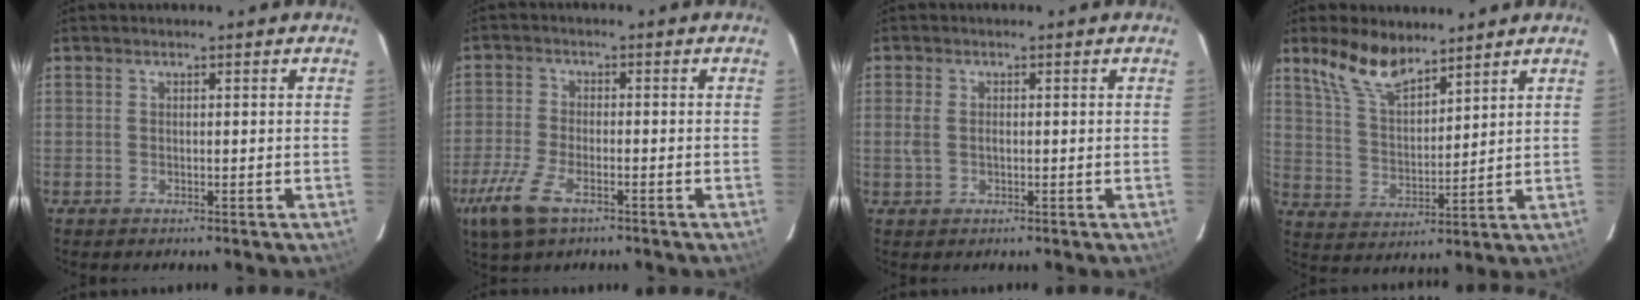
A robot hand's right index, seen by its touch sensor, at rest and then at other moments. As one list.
[{"total": 9.3, "force": [-5.4, 3.9, 6.5], "torque": [-0.167, -0.020, -0.108]}, {"total": 2.6, "force": [-0.2, 1.6, 2.0], "torque": [-0.044, -0.001, -0.004]}, {"total": 10.0, "force": [7.6, 3.6, 5.3], "torque": [-0.105, 0.012, 0.155]}]